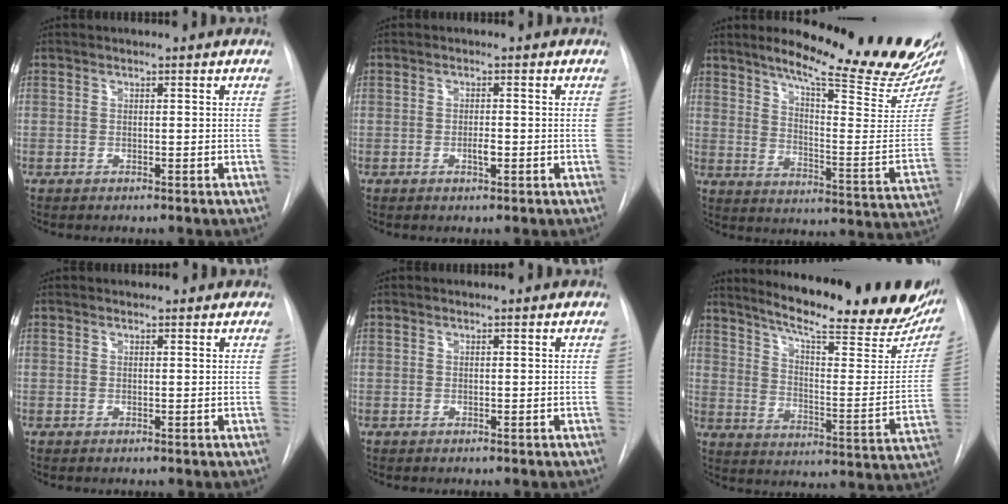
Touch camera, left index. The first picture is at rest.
{"total": 1.8, "force": [-1.2, 0.3, 1.2], "torque": [-0.022, -0.007, -0.020]}
{"total": 22.5, "force": [19.0, 0.9, 12.1], "torque": [-0.175, -0.099, 0.245]}
{"total": 0.9, "force": [0.6, 0.7, 0.1], "torque": [0.001, 0.002, -0.001]}
{"total": 0.0}
{"total": 27.2, "force": [22.1, 4.0, 15.3], "torque": [-0.223, -0.074, 0.279]}